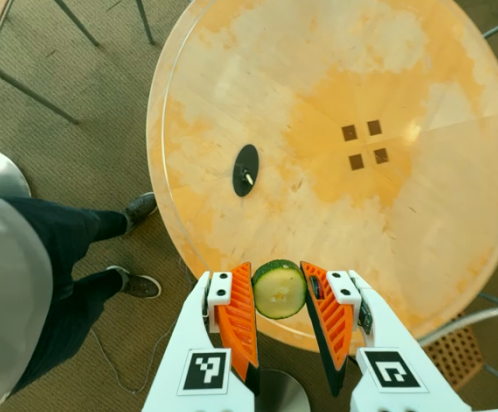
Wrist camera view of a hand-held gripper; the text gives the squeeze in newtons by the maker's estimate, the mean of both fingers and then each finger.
{"total": 9.0, "left": 8.8, "right": 9.1}